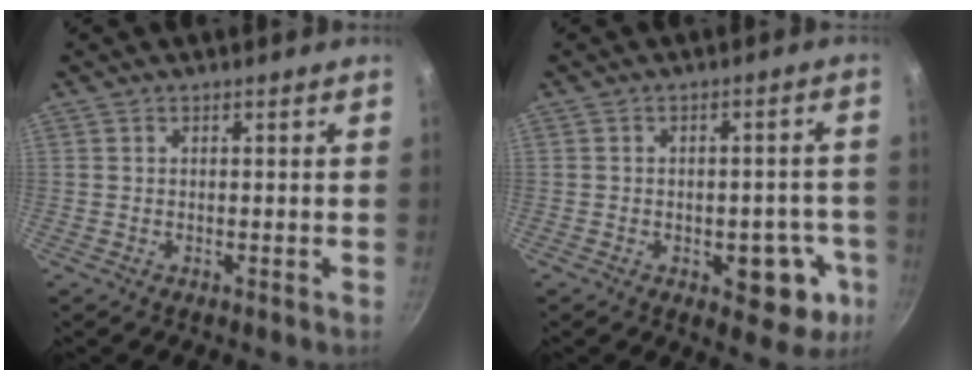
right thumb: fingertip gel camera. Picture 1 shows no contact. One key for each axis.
{"total": 10.2, "fx": -3.5, "fy": 5.8, "fz": 7.6, "tx": -0.042, "ty": 0.017, "tz": -0.042}